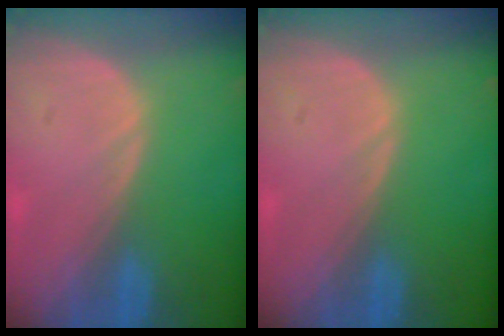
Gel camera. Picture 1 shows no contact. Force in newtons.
{"total": 0.0}